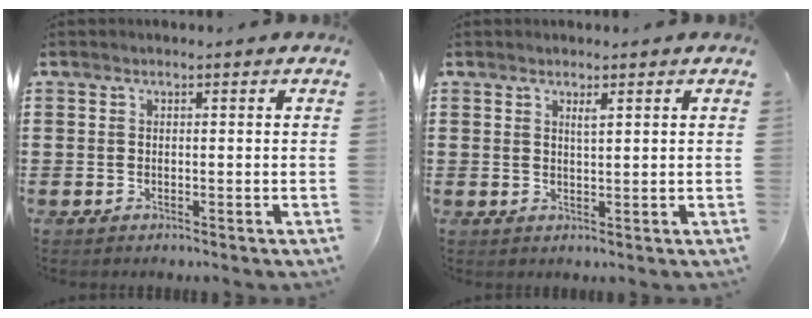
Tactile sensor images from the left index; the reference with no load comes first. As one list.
[{"total": 1.7, "force": [1.1, 0.3, 1.2], "torque": [-0.026, 0.001, 0.018]}]